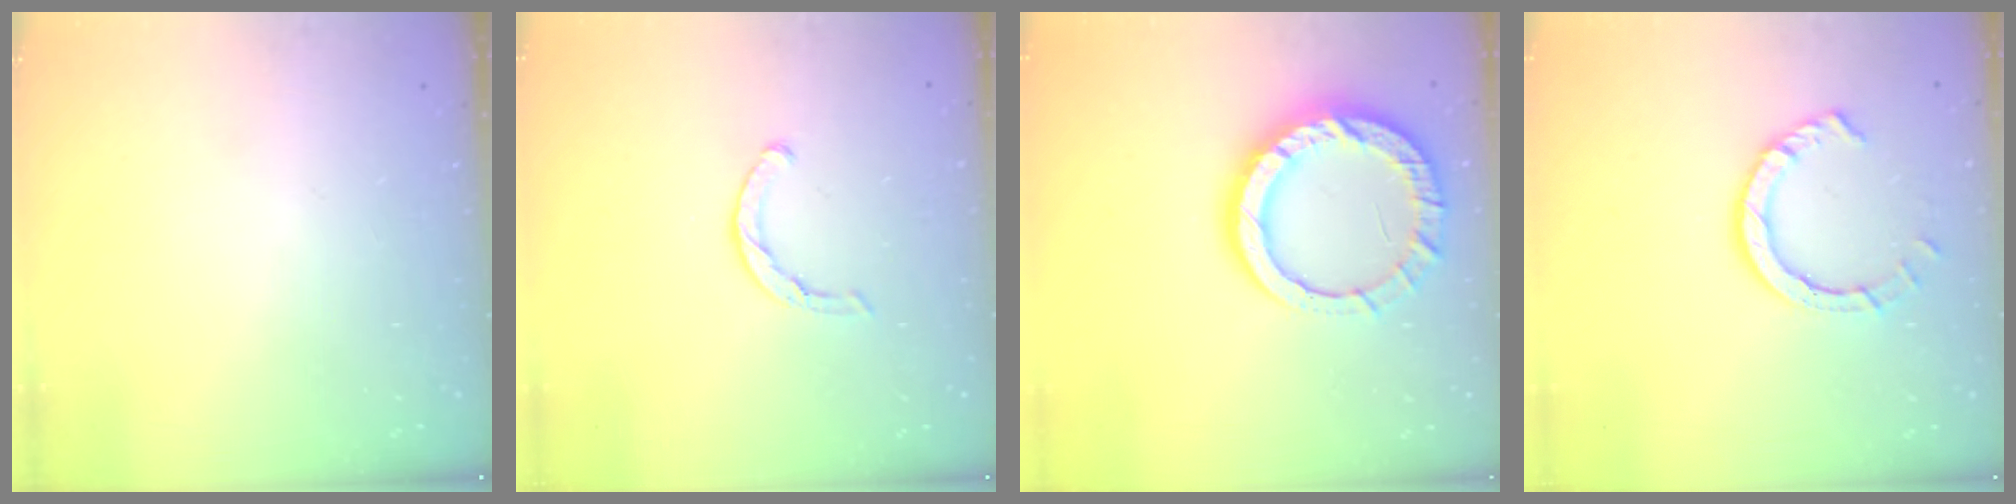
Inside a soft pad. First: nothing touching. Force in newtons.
{"total": 3.0, "press": 3.0, "slide": 0.3}
{"total": 15.0, "press": 14.9, "slide": 1.3}
{"total": 8.0, "press": 7.9, "slide": 0.9}